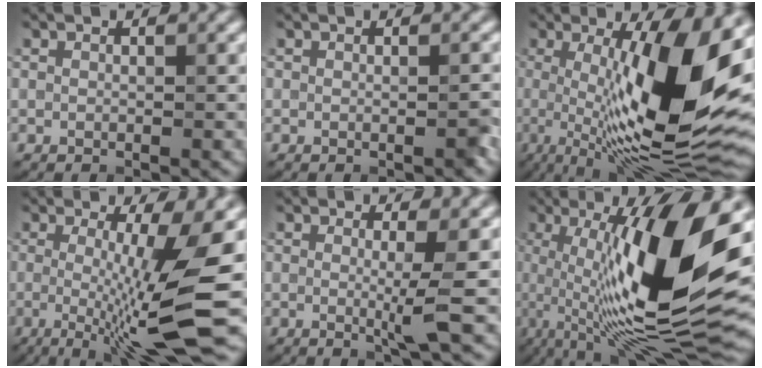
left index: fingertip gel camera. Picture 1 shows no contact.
{"total": 0.7, "force": [-0.2, 0.1, 0.7], "torque": [-0.009, 0.000, -0.002]}
{"total": 14.3, "force": [0.7, 3.7, 13.9], "torque": [-0.207, -0.002, 0.010]}
{"total": 10.2, "force": [-1.2, 1.7, 9.9], "torque": [-0.143, -0.015, -0.021]}
{"total": 3.2, "force": [-0.1, 0.4, 3.2], "torque": [-0.053, -0.011, -0.008]}
{"total": 16.1, "force": [1.9, 4.3, 15.4], "torque": [-0.247, 0.000, 0.029]}